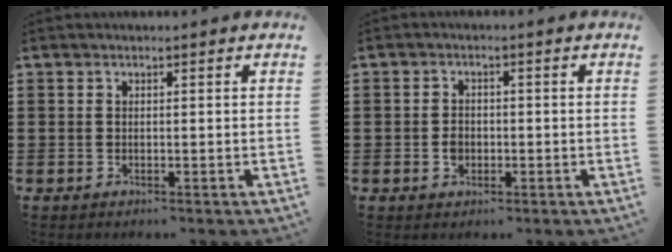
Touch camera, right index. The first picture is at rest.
{"total": 2.0, "force": [-0.6, 1.6, 1.1], "torque": [-0.024, 0.002, -0.013]}